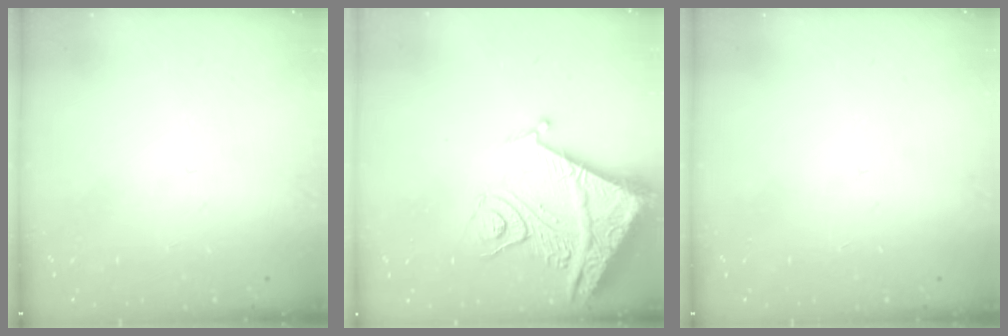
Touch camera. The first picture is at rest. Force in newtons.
{"total": 14.0, "press": 13.9, "slide": 1.8}
{"total": 0.0}